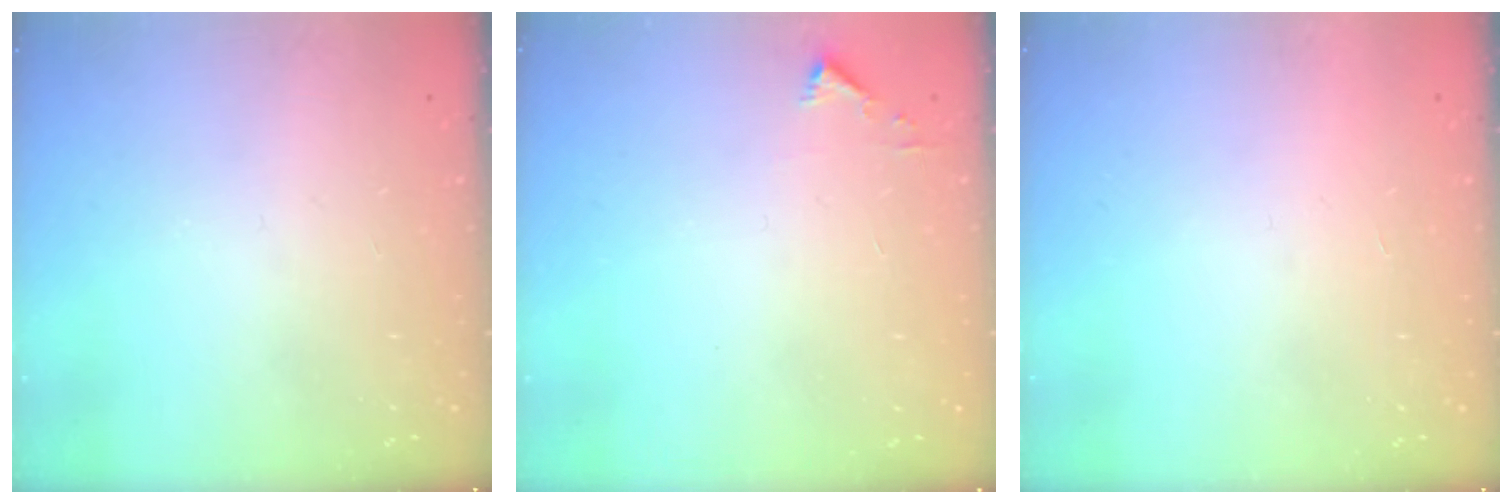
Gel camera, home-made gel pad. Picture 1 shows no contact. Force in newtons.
{"total": 2.3, "press": 2.3, "slide": 0.2}
{"total": 1.7, "press": 1.7, "slide": 0.1}